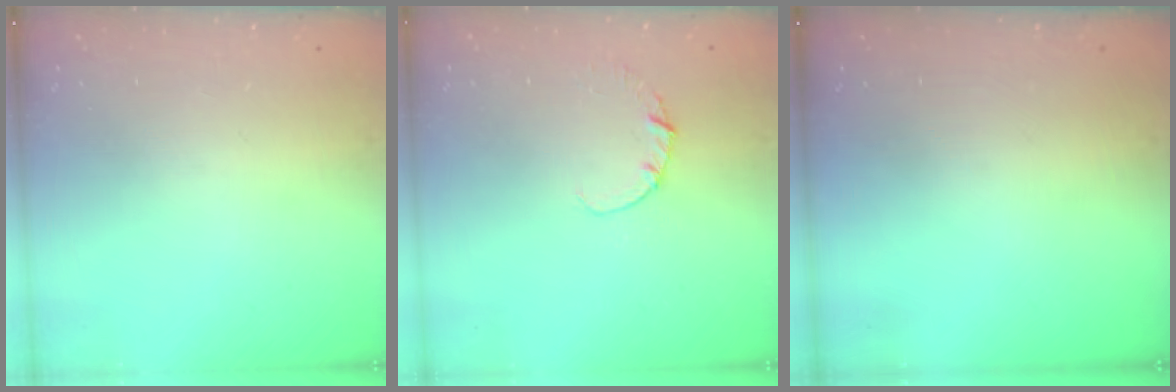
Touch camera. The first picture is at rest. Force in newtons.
{"total": 1.1, "press": 1.1, "slide": 0.1}
{"total": 0.0}